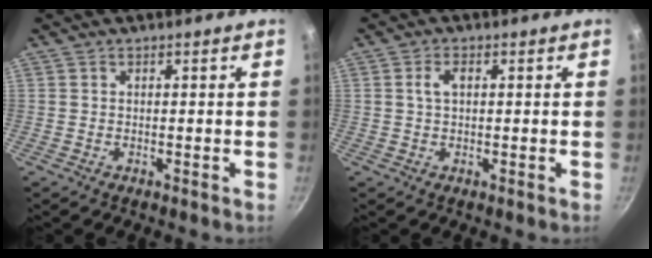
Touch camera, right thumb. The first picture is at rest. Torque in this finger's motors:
{"motor_torque": [-0.47, 0.64, 0.53, 0.26, 0.02]}